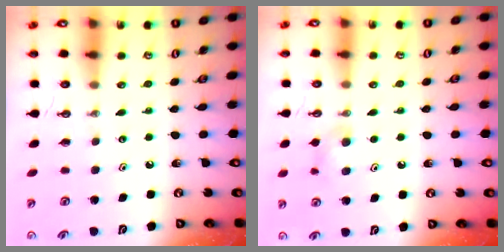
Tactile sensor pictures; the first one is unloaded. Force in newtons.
{"total": 6.7, "press": 6.6, "slide": 1.5}